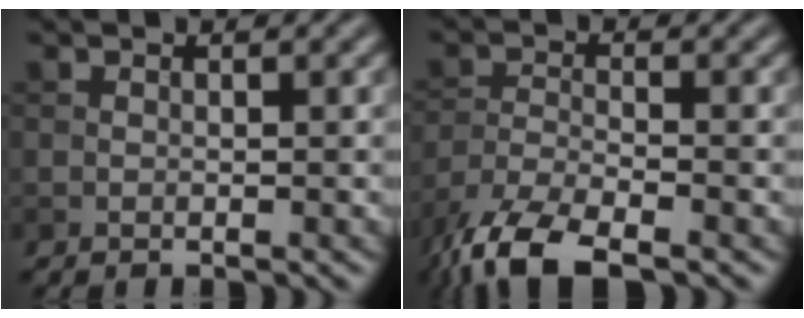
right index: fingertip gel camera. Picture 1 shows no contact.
{"total": 7.7, "force": [-5.7, 2.2, 4.6], "torque": [-0.091, -0.016, -0.118]}